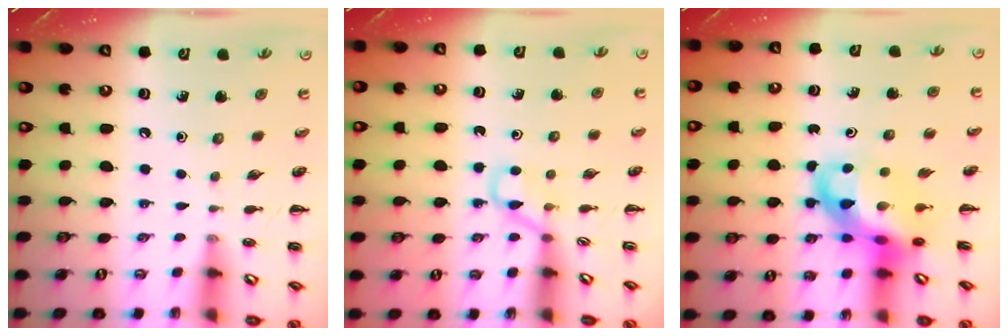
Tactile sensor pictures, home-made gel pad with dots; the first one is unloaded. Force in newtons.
{"total": 2.6, "press": 2.4, "slide": 0.9}
{"total": 10.4, "press": 10.1, "slide": 2.6}